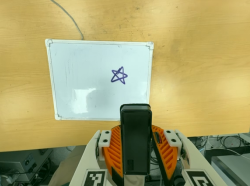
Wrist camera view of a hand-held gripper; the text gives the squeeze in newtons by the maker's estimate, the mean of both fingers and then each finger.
{"total": 4.9, "left": 3.7, "right": 6.1}